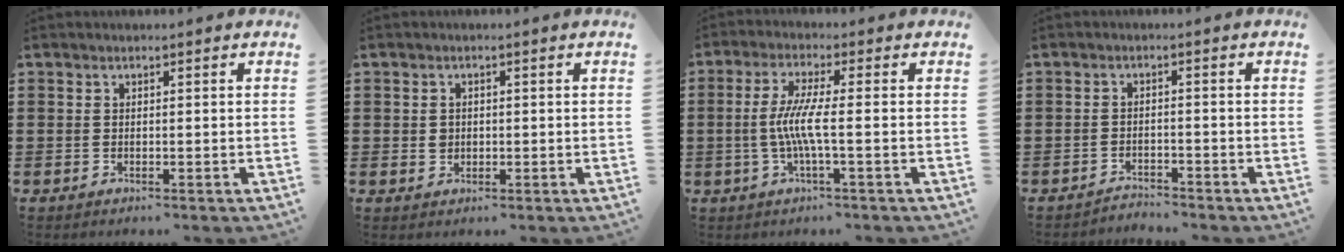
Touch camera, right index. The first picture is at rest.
{"total": 1.3, "force": [0.1, 1.1, 0.7], "torque": [-0.017, 0.004, 0.002]}
{"total": 5.8, "force": [-1.0, 0.2, 5.7], "torque": [-0.125, -0.012, -0.028]}
{"total": 2.3, "force": [-2.3, 0.0, -0.3], "torque": [-0.003, 0.001, -0.051]}